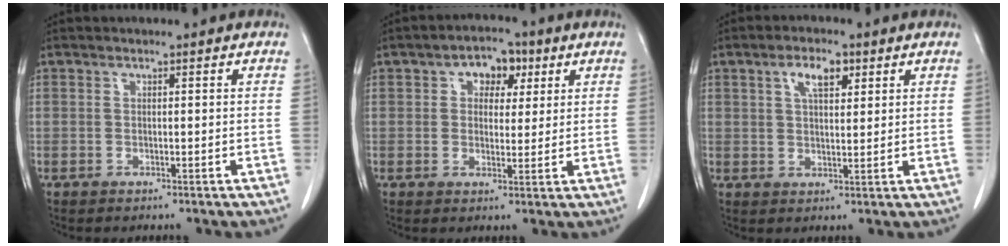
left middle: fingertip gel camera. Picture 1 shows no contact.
{"total": 5.6, "force": [2.4, 3.6, 3.6], "torque": [-0.048, 0.019, 0.034]}
{"total": 4.9, "force": [2.4, 1.9, 3.7], "torque": [-0.070, 0.007, 0.043]}